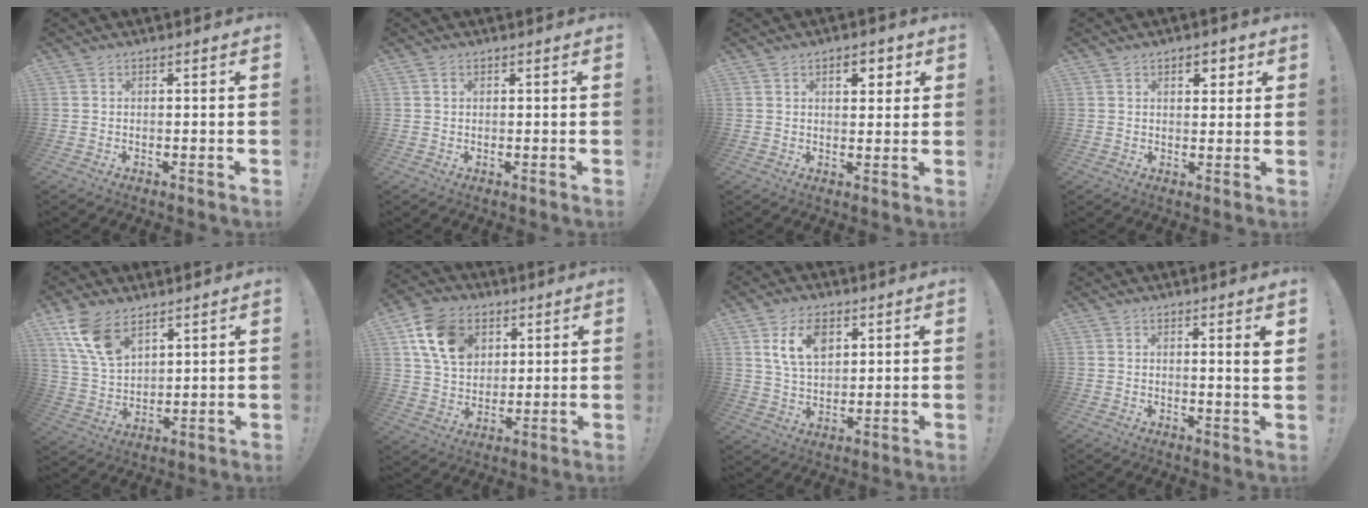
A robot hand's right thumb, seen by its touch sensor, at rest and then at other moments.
{"total": 0.7, "force": [0.4, 0.5, 0.2], "torque": [-0.004, 0.001, 0.007]}
{"total": 5.0, "force": [2.3, 2.8, 3.4], "torque": [-0.032, -0.007, 0.032]}
{"total": 3.7, "force": [1.9, 2.3, 2.3], "torque": [-0.023, -0.004, 0.028]}
{"total": 11.8, "force": [7.4, 6.3, 6.6], "torque": [-0.129, -0.035, 0.145]}
{"total": 15.5, "force": [6.4, 11.5, 8.1], "torque": [-0.127, -0.014, 0.130]}
{"total": 10.3, "force": [4.5, 6.4, 6.8], "torque": [-0.115, -0.003, 0.086]}
{"total": 3.8, "force": [1.4, -0.2, 3.5], "torque": [-0.044, -0.011, 0.016]}